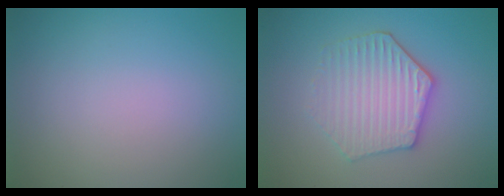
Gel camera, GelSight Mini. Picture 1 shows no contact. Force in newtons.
{"total": 4.4, "press": 4.0, "slide": 1.8}